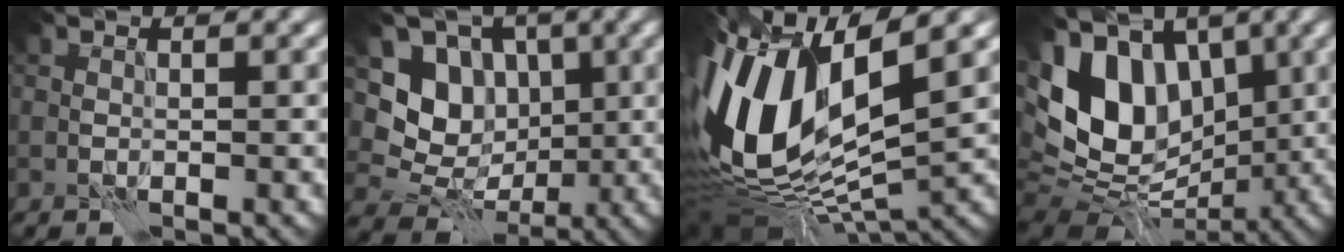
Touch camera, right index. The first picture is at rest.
{"total": 7.5, "force": [0.7, 6.3, 4.0], "torque": [-0.051, -0.002, 0.002]}
{"total": 14.5, "force": [1.2, 6.8, 12.7], "torque": [-0.277, -0.006, 0.016]}
{"total": 11.5, "force": [1.6, 7.9, 8.1], "torque": [-0.145, 0.005, 0.007]}